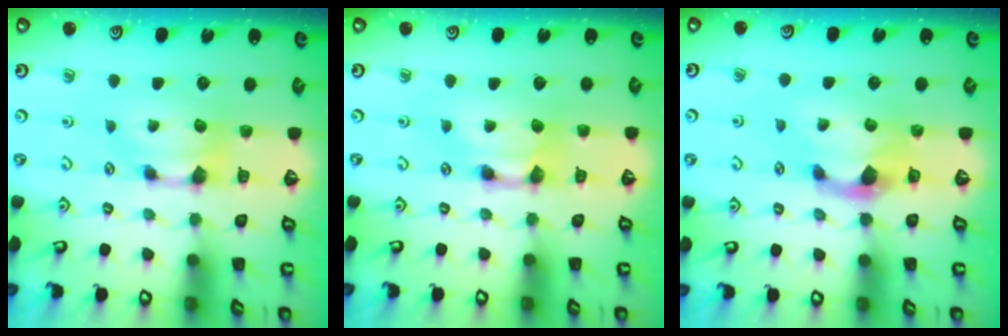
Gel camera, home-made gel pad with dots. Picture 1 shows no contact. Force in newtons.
{"total": 2.0, "press": 2.0, "slide": 0.1}
{"total": 2.0, "press": 1.5, "slide": 1.4}